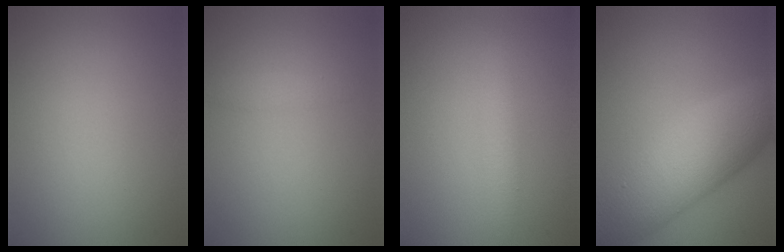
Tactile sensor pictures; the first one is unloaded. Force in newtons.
{"total": 1.0, "press": 1.0, "slide": 0.0}
{"total": 1.6, "press": 1.6, "slide": 0.1}
{"total": 9.2, "press": 9.2, "slide": 0.2}